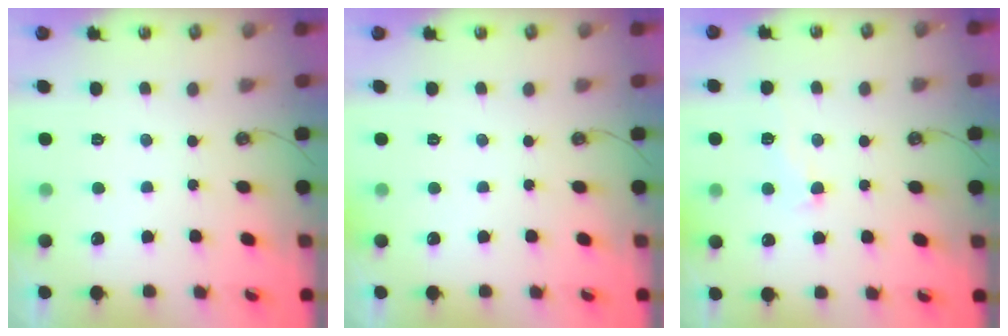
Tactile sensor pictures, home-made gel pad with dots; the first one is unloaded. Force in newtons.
{"total": 0.0}
{"total": 1.8, "press": 1.5, "slide": 0.9}